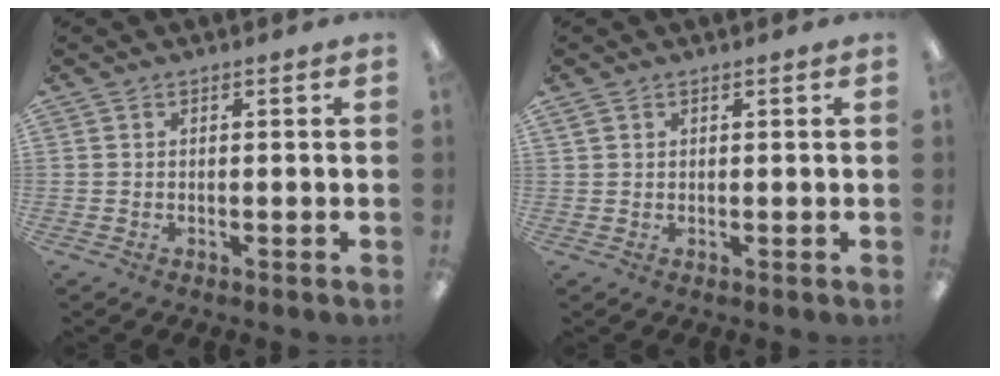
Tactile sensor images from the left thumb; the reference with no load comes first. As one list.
[{"total": 1.3, "force": [0.8, 0.9, 0.5], "torque": [-0.012, 0.000, 0.015]}]